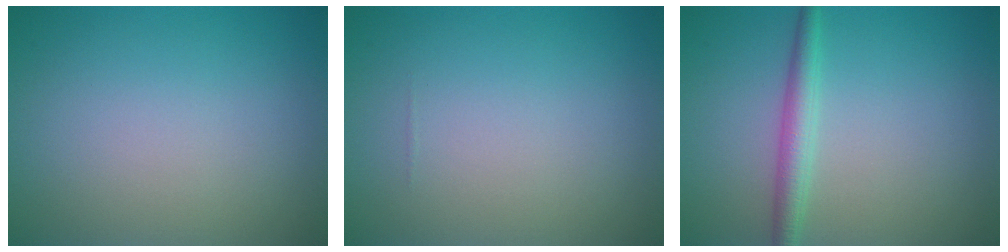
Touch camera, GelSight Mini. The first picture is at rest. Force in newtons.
{"total": 0.0}
{"total": 2.4, "press": 2.4, "slide": 0.1}